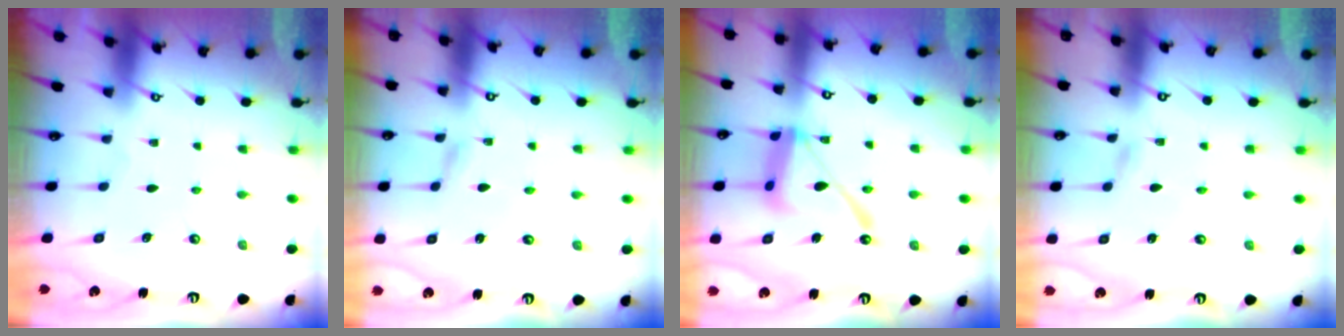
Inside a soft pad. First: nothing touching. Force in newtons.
{"total": 2.2, "press": 2.2, "slide": 0.1}
{"total": 15.4, "press": 15.3, "slide": 1.4}
{"total": 1.3, "press": 1.3, "slide": 0.1}